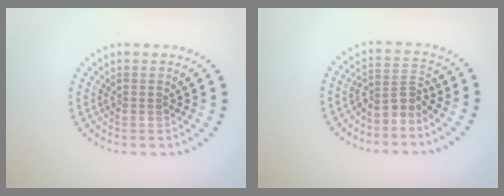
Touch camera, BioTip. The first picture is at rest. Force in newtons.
{"total": 2.5, "press": 1.9, "slide": 1.7}